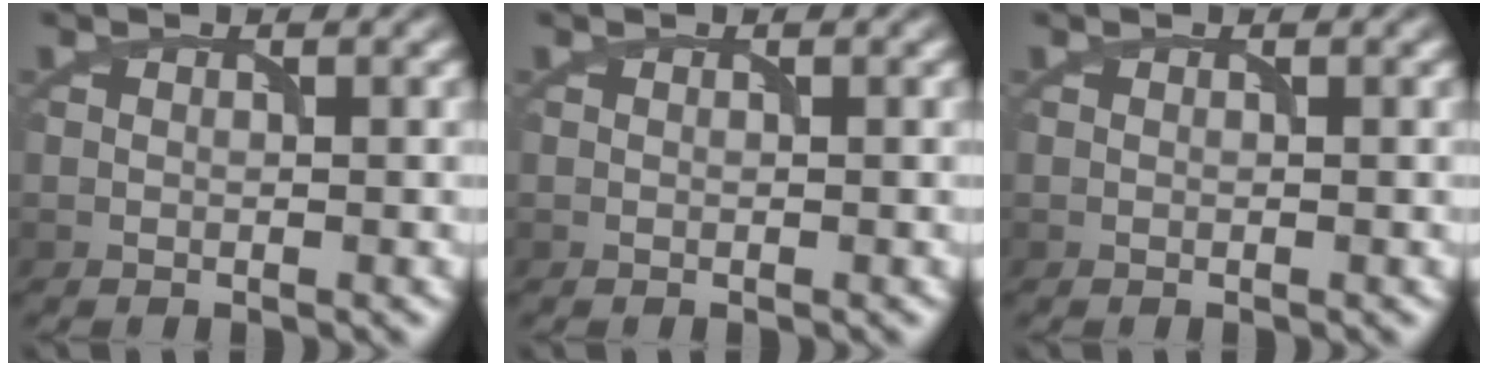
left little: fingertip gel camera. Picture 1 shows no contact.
{"total": 0.0}
{"total": 0.0}